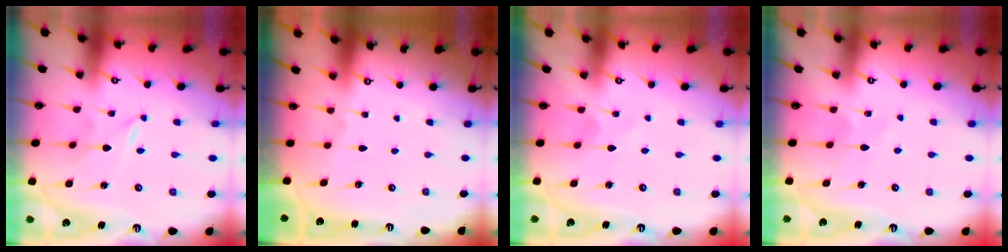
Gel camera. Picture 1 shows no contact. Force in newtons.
{"total": 0.0}
{"total": 0.7, "press": 0.7, "slide": 0.1}
{"total": 4.2, "press": 4.1, "slide": 0.6}